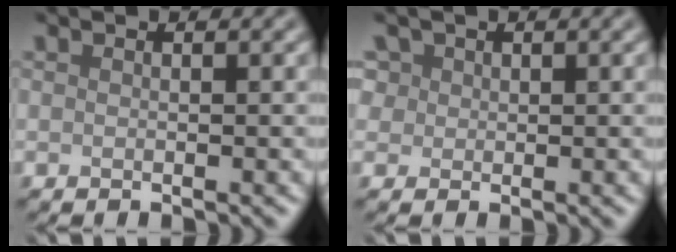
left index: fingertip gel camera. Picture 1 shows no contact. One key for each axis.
{"total": 3.5, "fx": 1.7, "fy": 2.7, "fz": 1.4, "tx": -0.035, "ty": 0.011, "tz": 0.024}